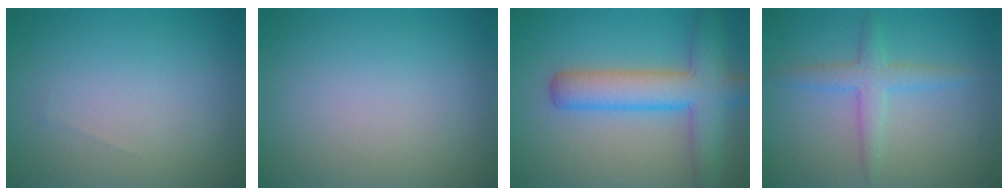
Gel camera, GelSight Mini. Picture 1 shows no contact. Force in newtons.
{"total": 0.0}
{"total": 6.8, "press": 6.8, "slide": 0.4}
{"total": 2.7, "press": 2.7, "slide": 0.1}